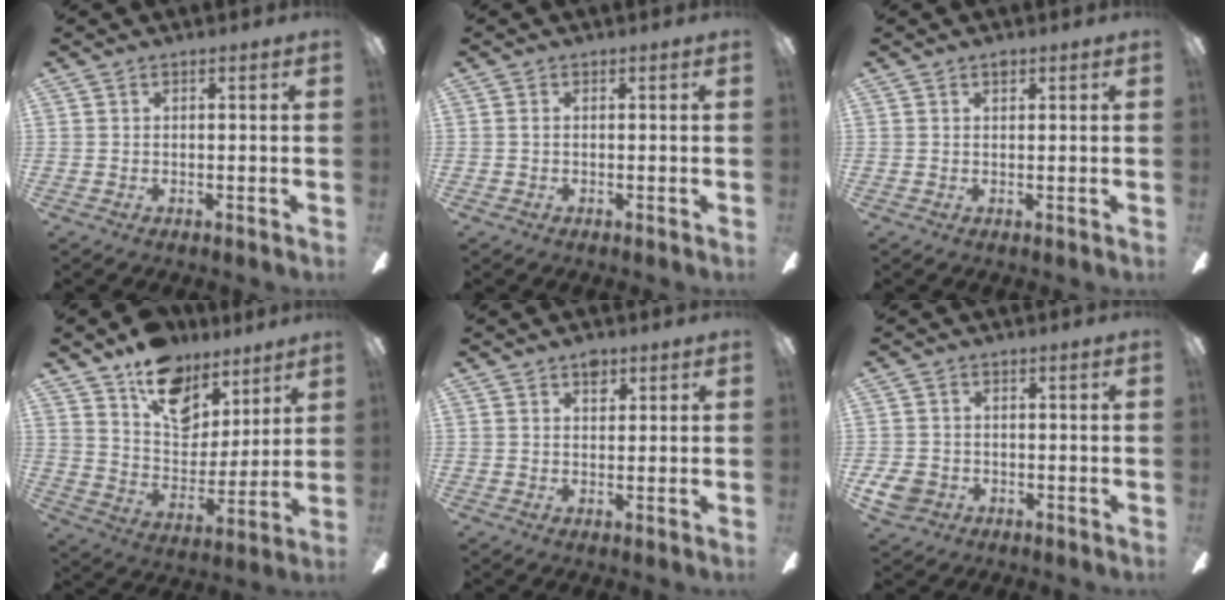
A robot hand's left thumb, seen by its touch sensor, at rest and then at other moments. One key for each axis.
{"total": 0.7, "fx": 0.0, "fy": 0.5, "fz": 0.5, "tx": -0.011, "ty": 0.005, "tz": -0.002}
{"total": 1.1, "fx": 0.8, "fy": 0.6, "fz": 0.6, "tx": -0.005, "ty": -0.002, "tz": 0.012}
{"total": 16.6, "fx": 11.3, "fy": 9.9, "fz": 7.0, "tx": -0.111, "ty": -0.066, "tz": 0.209}
{"total": 3.1, "fx": 2.0, "fy": 1.9, "fz": 1.5, "tx": -0.008, "ty": -0.006, "tz": 0.032}
{"total": 5.1, "fx": -1.8, "fy": 4.2, "fz": 2.2, "tx": -0.055, "ty": 0.013, "tz": -0.034}